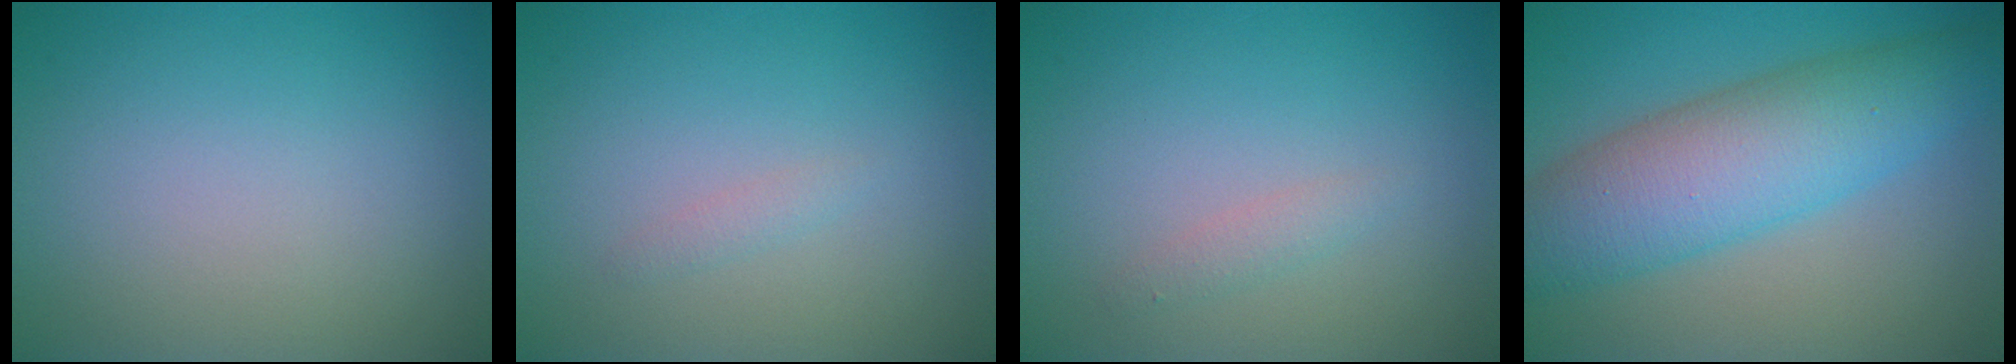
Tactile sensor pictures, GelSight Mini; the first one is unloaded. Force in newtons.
{"total": 0.7, "press": 0.7, "slide": 0.0}
{"total": 1.1, "press": 1.1, "slide": 0.0}
{"total": 8.4, "press": 8.4, "slide": 0.1}